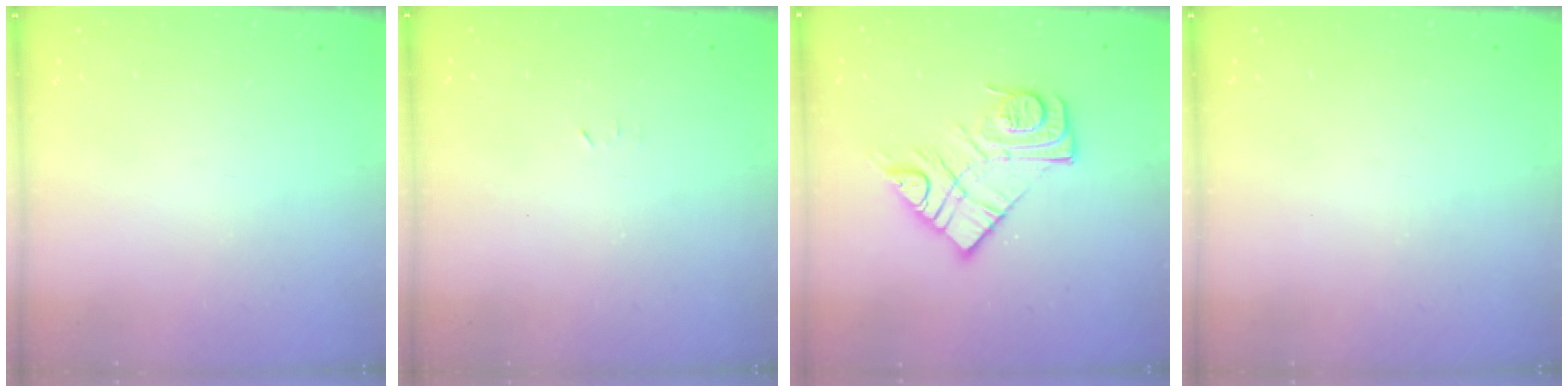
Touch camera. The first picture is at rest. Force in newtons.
{"total": 2.4, "press": 2.4, "slide": 0.4}
{"total": 13.2, "press": 13.2, "slide": 1.0}
{"total": 0.0}